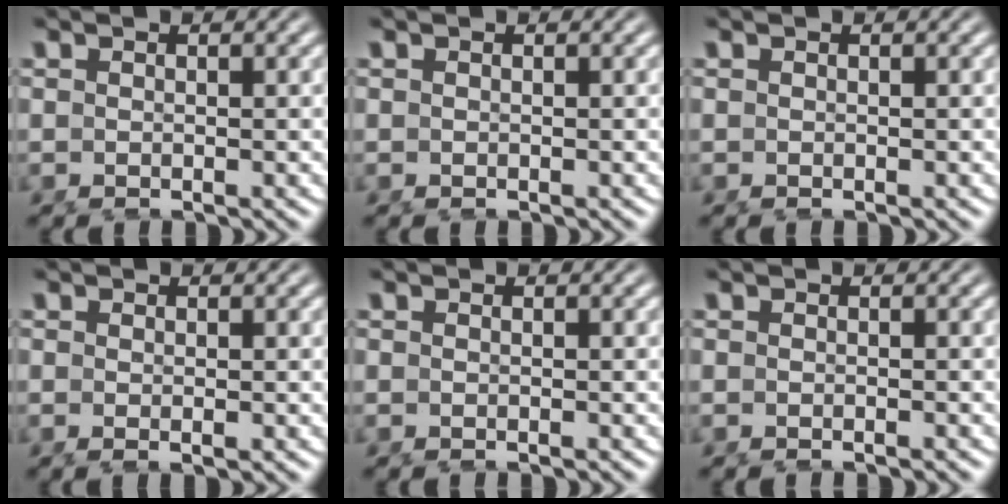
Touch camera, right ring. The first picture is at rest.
{"total": 0.0}
{"total": 0.0}
{"total": 0.9, "force": [-0.4, 0.4, 0.7], "torque": [-0.015, -0.007, -0.005]}
{"total": 0.6, "force": [-0.5, 0.2, 0.3], "torque": [-0.006, -0.002, -0.008]}
{"total": 0.8, "force": [-0.8, 0.1, 0.2], "torque": [-0.006, -0.003, -0.012]}